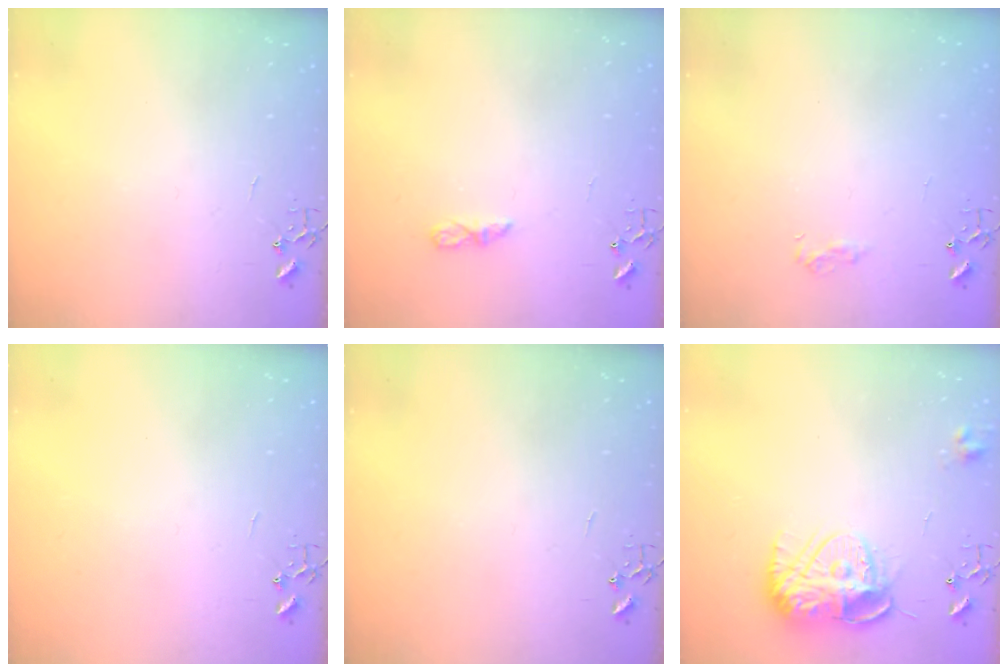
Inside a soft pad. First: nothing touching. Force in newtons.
{"total": 5.3, "press": 5.3, "slide": 0.7}
{"total": 7.1, "press": 7.1, "slide": 0.8}
{"total": 0.0}
{"total": 0.0}
{"total": 12.6, "press": 12.6, "slide": 1.1}